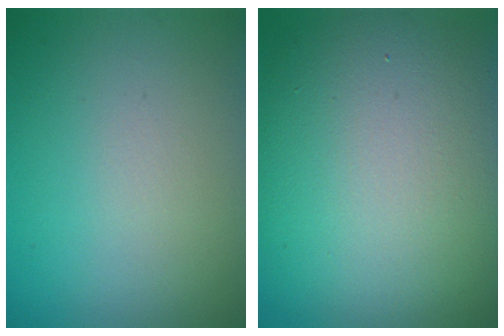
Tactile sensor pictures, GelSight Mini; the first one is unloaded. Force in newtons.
{"total": 14.1, "press": 14.1, "slide": 0.8}